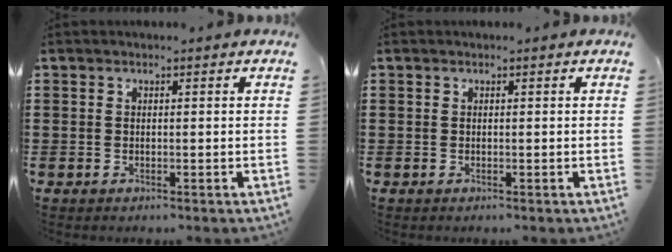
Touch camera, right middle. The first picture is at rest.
{"total": 0.0}